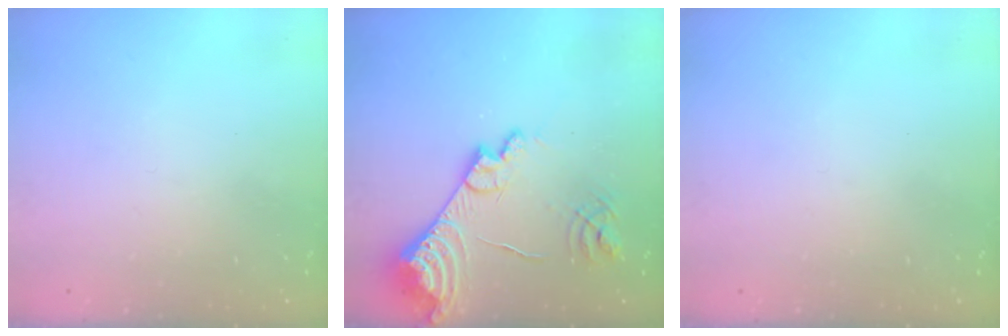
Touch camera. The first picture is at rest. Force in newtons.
{"total": 17.3, "press": 17.2, "slide": 1.8}
{"total": 0.0}